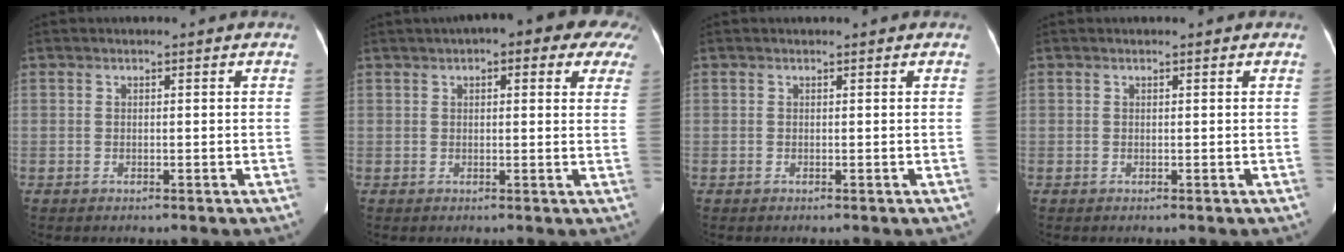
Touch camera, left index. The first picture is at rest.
{"total": 12.1, "force": [7.3, 3.9, 8.8], "torque": [-0.099, 0.036, 0.077]}
{"total": 0.0}
{"total": 0.0}